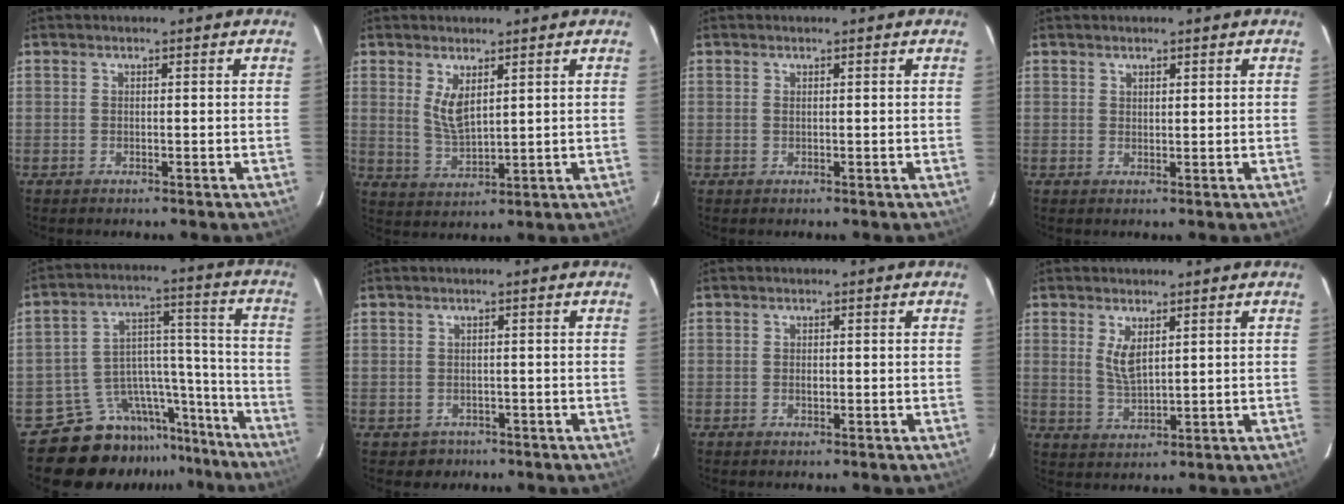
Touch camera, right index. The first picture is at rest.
{"total": 5.4, "force": [2.3, 2.2, 4.3], "torque": [-0.078, -0.011, 0.051]}
{"total": 0.0}
{"total": 1.1, "force": [0.9, 0.5, 0.4], "torque": [-0.004, 0.001, 0.016]}
{"total": 15.9, "force": [-14.3, 6.8, 0.8], "torque": [-0.006, 0.082, -0.217]}
{"total": 2.8, "force": [-1.0, 2.6, 0.1], "torque": [-0.003, 0.007, -0.008]}
{"total": 0.8, "force": [-0.1, 0.6, 0.5], "torque": [-0.007, 0.000, -0.001]}
{"total": 4.7, "force": [1.9, 1.9, 3.8], "torque": [-0.070, -0.007, 0.040]}